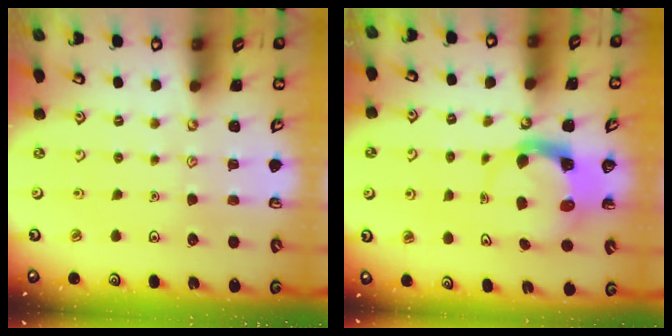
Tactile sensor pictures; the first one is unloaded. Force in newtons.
{"total": 4.4, "press": 4.4, "slide": 0.7}